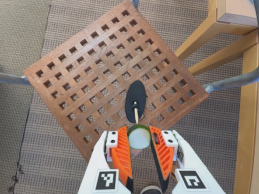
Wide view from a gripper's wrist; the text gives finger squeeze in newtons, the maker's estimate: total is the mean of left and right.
{"total": 10.1, "left": 10.0, "right": 10.2}